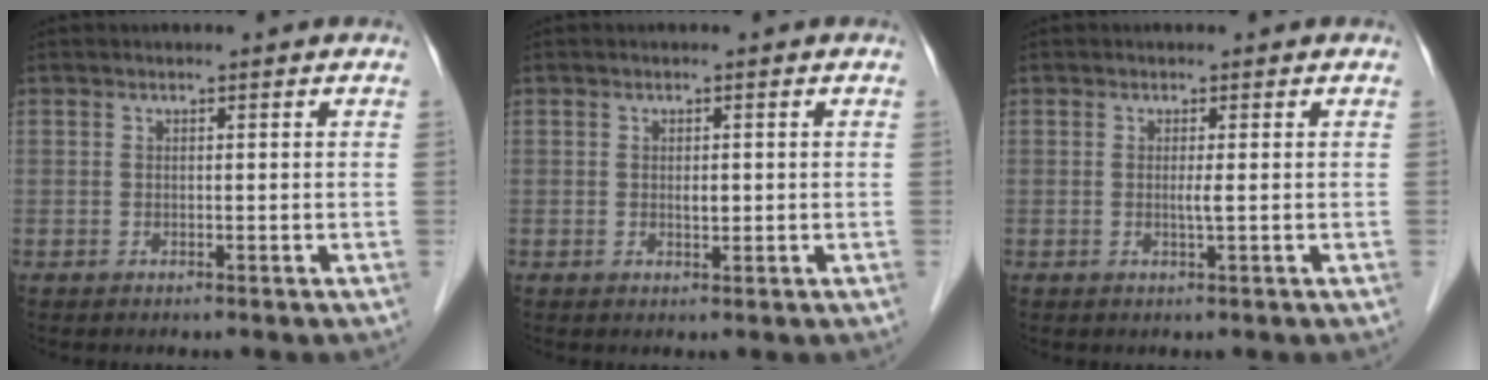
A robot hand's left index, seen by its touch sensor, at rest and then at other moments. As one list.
[{"total": 1.1, "force": [-0.1, 0.6, 1.0], "torque": [-0.015, -0.005, 0.001]}, {"total": 1.0, "force": [-0.1, -0.3, 1.0], "torque": [-0.021, -0.005, -0.003]}]